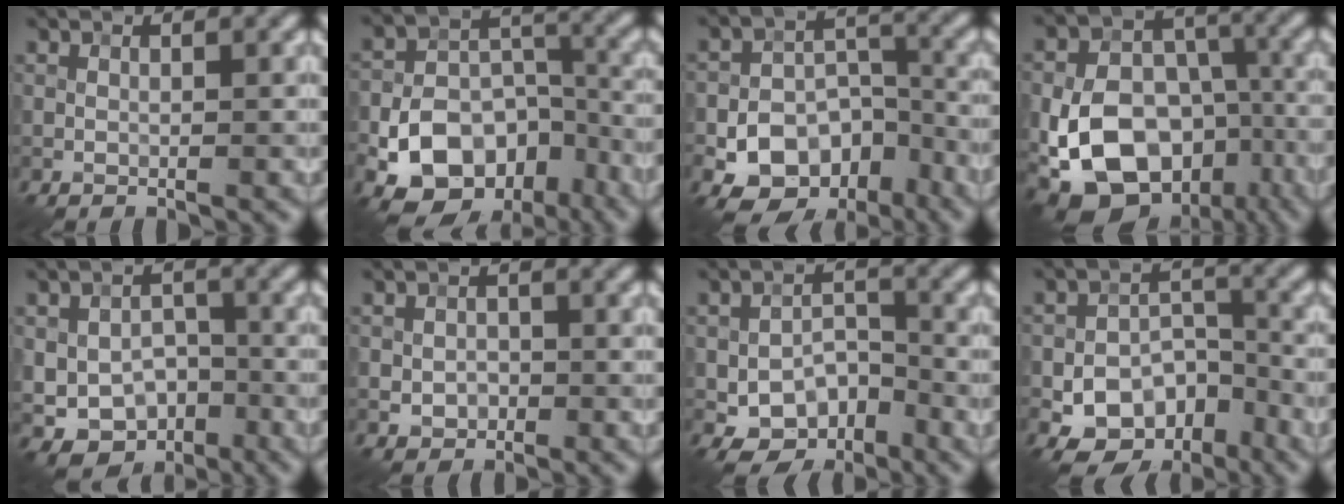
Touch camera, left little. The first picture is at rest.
{"total": 11.9, "force": [-6.2, 8.0, 6.2], "torque": [-0.100, 0.008, -0.104]}
{"total": 10.7, "force": [-6.3, 7.1, 4.9], "torque": [-0.060, -0.004, -0.108]}
{"total": 13.6, "force": [-5.1, 9.4, 8.4], "torque": [-0.144, -0.011, -0.086]}
{"total": 7.2, "force": [-3.1, 5.1, 4.1], "torque": [-0.069, -0.009, -0.049]}
{"total": 1.7, "force": [-0.6, 1.4, 0.7], "torque": [-0.010, -0.001, -0.013]}
{"total": 4.7, "force": [-2.2, 3.1, 2.8], "torque": [-0.045, -0.002, -0.038]}
{"total": 8.0, "force": [-4.5, 5.1, 4.0], "torque": [-0.054, 0.004, -0.073]}